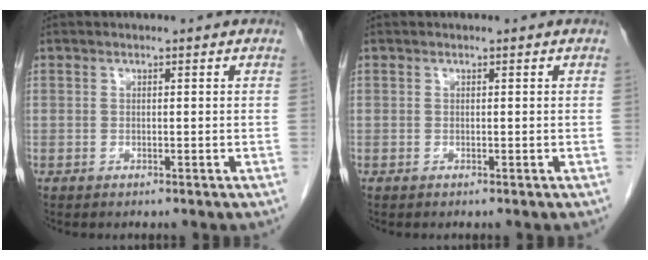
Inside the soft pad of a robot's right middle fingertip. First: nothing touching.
{"total": 0.0}